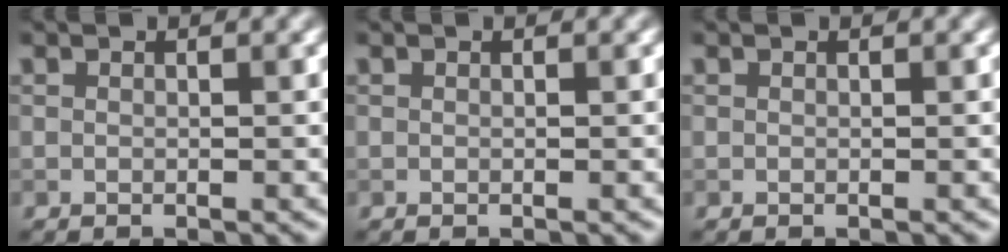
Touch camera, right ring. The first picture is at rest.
{"total": 0.0}
{"total": 0.0}